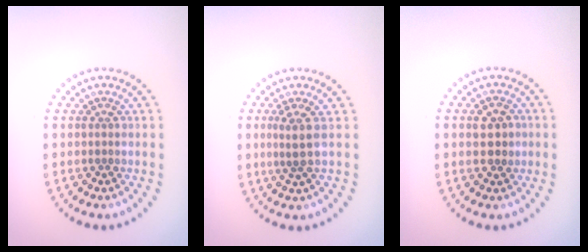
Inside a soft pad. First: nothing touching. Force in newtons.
{"total": 2.0, "press": 1.3, "slide": 1.5}
{"total": 2.5, "press": 2.5, "slide": 0.1}